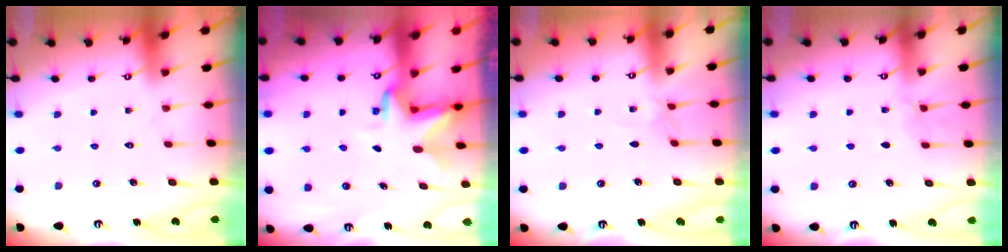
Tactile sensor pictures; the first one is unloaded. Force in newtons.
{"total": 2.8, "press": 2.8, "slide": 0.2}
{"total": 2.8, "press": 2.7, "slide": 0.4}
{"total": 3.7, "press": 3.5, "slide": 1.2}